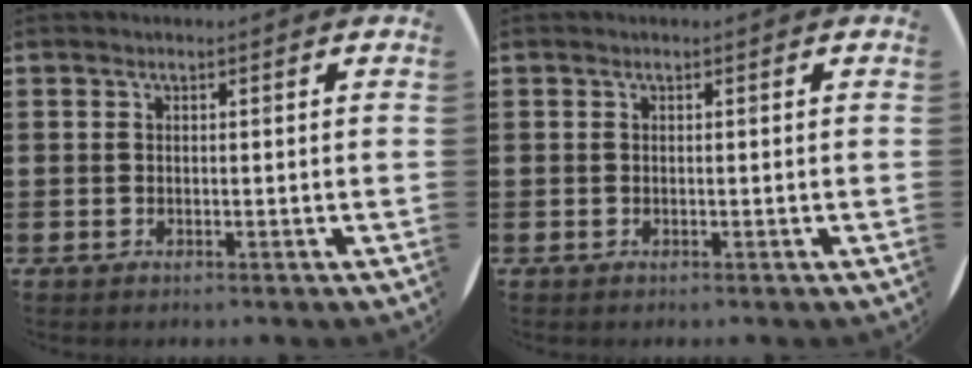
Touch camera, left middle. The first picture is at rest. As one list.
[{"total": 0.0}]